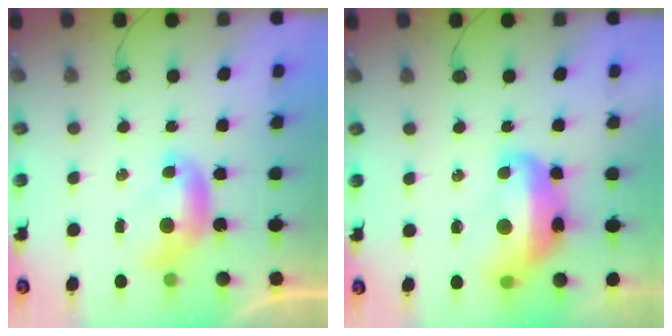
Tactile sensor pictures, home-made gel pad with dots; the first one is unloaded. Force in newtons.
{"total": 7.9, "press": 7.8, "slide": 1.2}